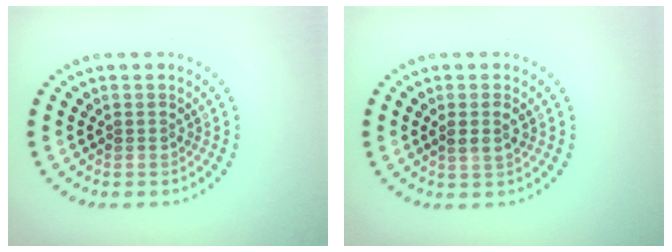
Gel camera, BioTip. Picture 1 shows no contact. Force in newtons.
{"total": 1.7, "press": 1.5, "slide": 0.7}